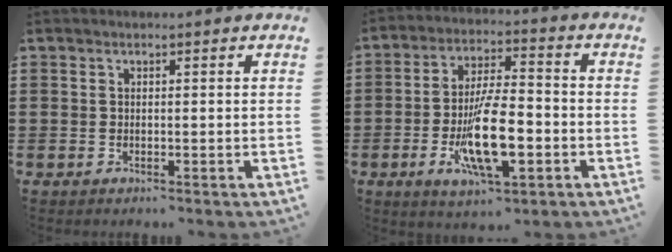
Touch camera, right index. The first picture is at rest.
{"total": 12.4, "force": [-3.5, 4.4, 11.1], "torque": [-0.213, -0.012, -0.062]}